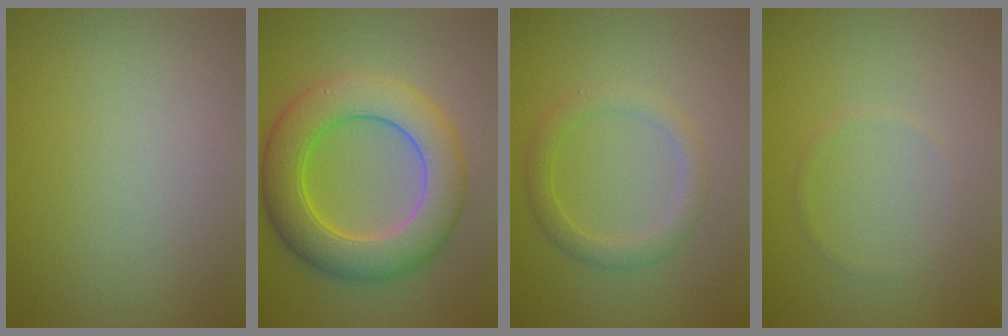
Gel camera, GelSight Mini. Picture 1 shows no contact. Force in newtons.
{"total": 8.5, "press": 8.5, "slide": 0.4}
{"total": 2.4, "press": 2.4, "slide": 0.1}
{"total": 0.6, "press": 0.6, "slide": 0.1}